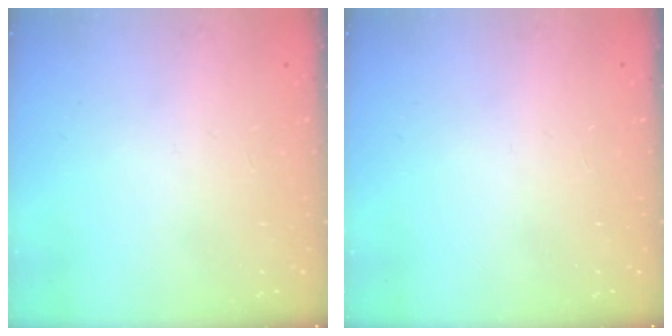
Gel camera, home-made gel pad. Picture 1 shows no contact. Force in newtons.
{"total": 0.0}